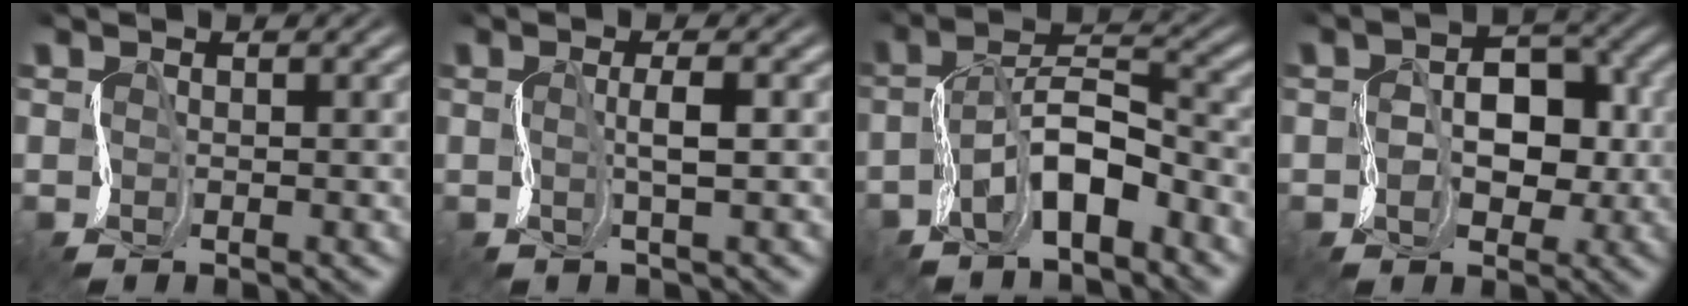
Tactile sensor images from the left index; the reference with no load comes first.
{"total": 0.7, "force": [0.4, -0.6, 0.2], "torque": [-0.022, 0.007, 0.006]}
{"total": 4.3, "force": [-3.2, 1.1, 2.6], "torque": [-0.068, 0.019, -0.063]}
{"total": 3.2, "force": [0.2, 2.4, 2.0], "torque": [-0.039, 0.015, -0.001]}